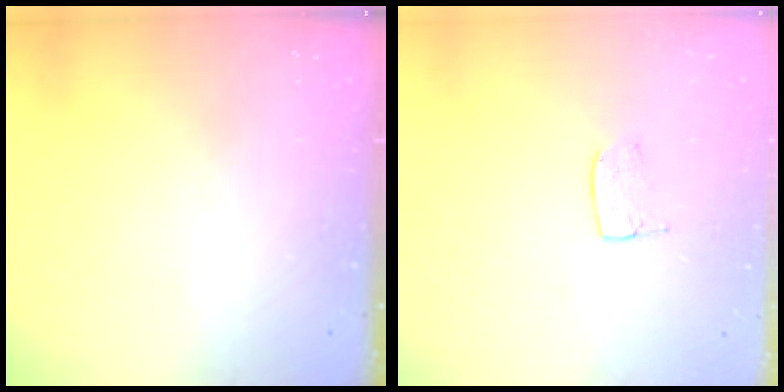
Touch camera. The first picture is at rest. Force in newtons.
{"total": 5.5, "press": 5.5, "slide": 0.3}